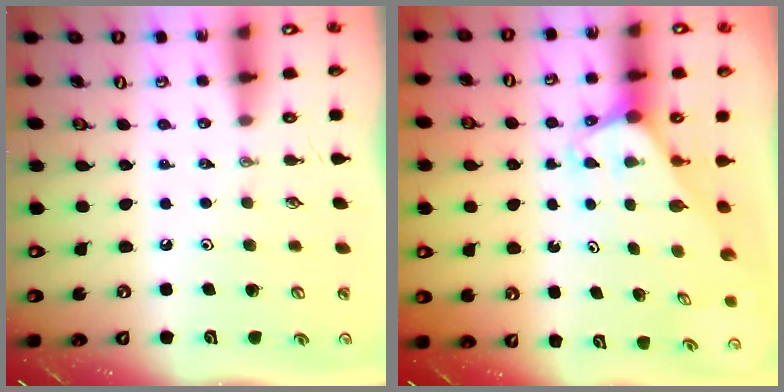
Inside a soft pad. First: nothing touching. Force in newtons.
{"total": 1.9, "press": 1.9, "slide": 0.1}